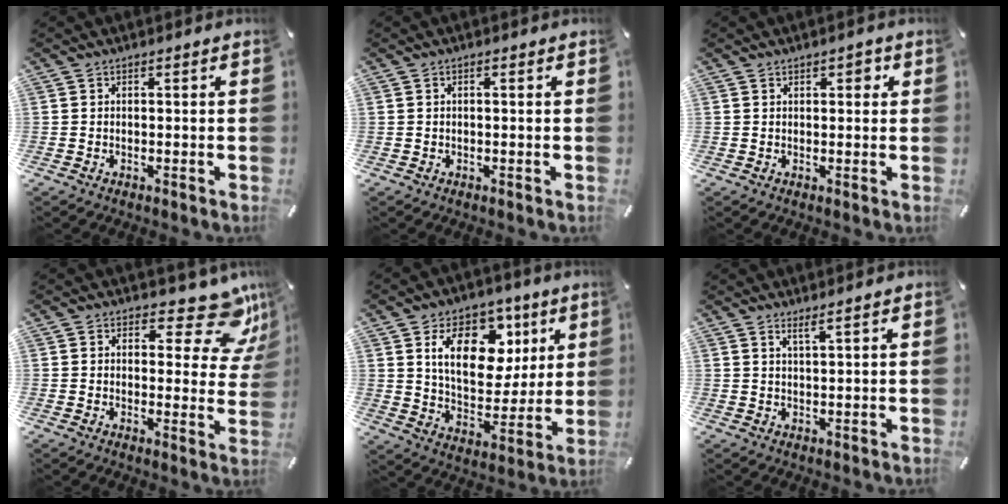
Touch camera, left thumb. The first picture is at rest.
{"total": 0.5, "force": [0.1, 0.2, 0.5], "torque": [-0.010, 0.002, 0.001]}
{"total": 1.8, "force": [0.9, 1.0, 1.3], "torque": [-0.013, -0.002, 0.011]}
{"total": 13.0, "force": [8.4, 5.1, 8.6], "torque": [-0.093, -0.067, 0.140]}
{"total": 17.2, "force": [7.7, 11.3, 10.4], "torque": [-0.166, -0.023, 0.137]}
{"total": 2.5, "force": [2.1, -0.1, 1.3], "torque": [-0.029, -0.006, 0.039]}